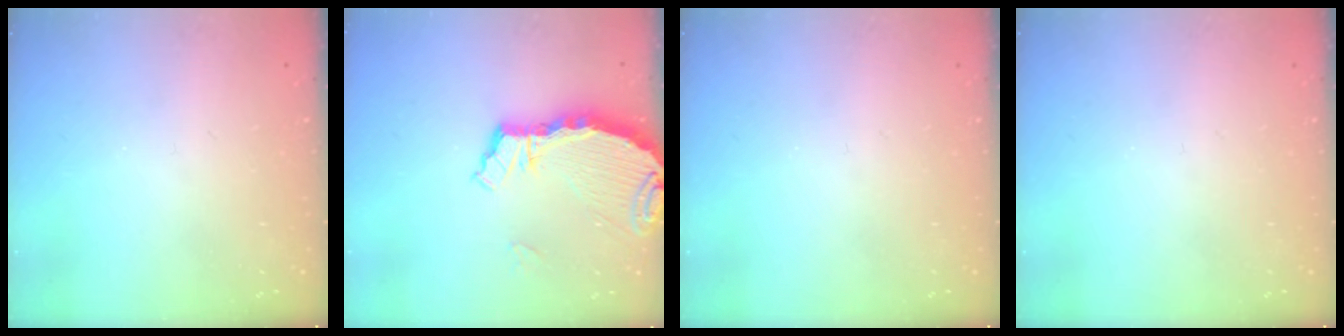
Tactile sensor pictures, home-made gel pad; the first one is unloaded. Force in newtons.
{"total": 7.2, "press": 7.2, "slide": 0.8}
{"total": 0.0}
{"total": 0.0}